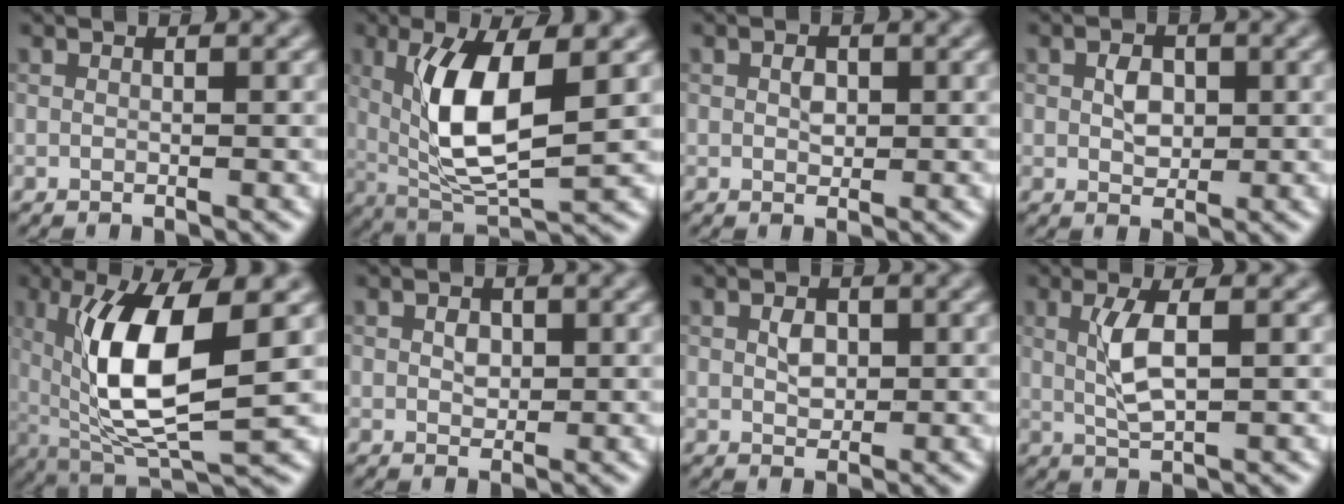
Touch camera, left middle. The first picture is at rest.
{"total": 8.0, "force": [1.3, 2.9, 7.3], "torque": [-0.146, -0.012, 0.033]}
{"total": 0.9, "force": [0.1, 0.7, 0.6], "torque": [-0.015, 0.001, 0.005]}
{"total": 1.8, "force": [0.0, 1.3, 1.2], "torque": [-0.026, 0.001, 0.005]}
{"total": 9.4, "force": [1.3, 3.3, 8.7], "torque": [-0.166, -0.009, 0.032]}
{"total": 1.0, "force": [0.1, 0.8, 0.6], "torque": [-0.013, 0.001, 0.006]}
{"total": 1.4, "force": [0.1, 1.0, 0.9], "torque": [-0.019, 0.000, 0.006]}
{"total": 3.0, "force": [0.4, 0.8, 2.8], "torque": [-0.066, 0.000, 0.013]}